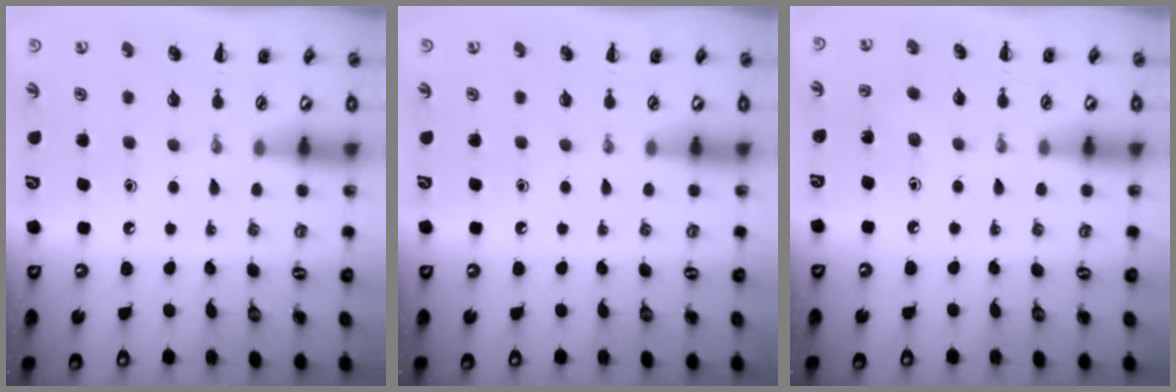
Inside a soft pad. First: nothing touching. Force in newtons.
{"total": 0.0}
{"total": 1.4, "press": 1.3, "slide": 0.5}